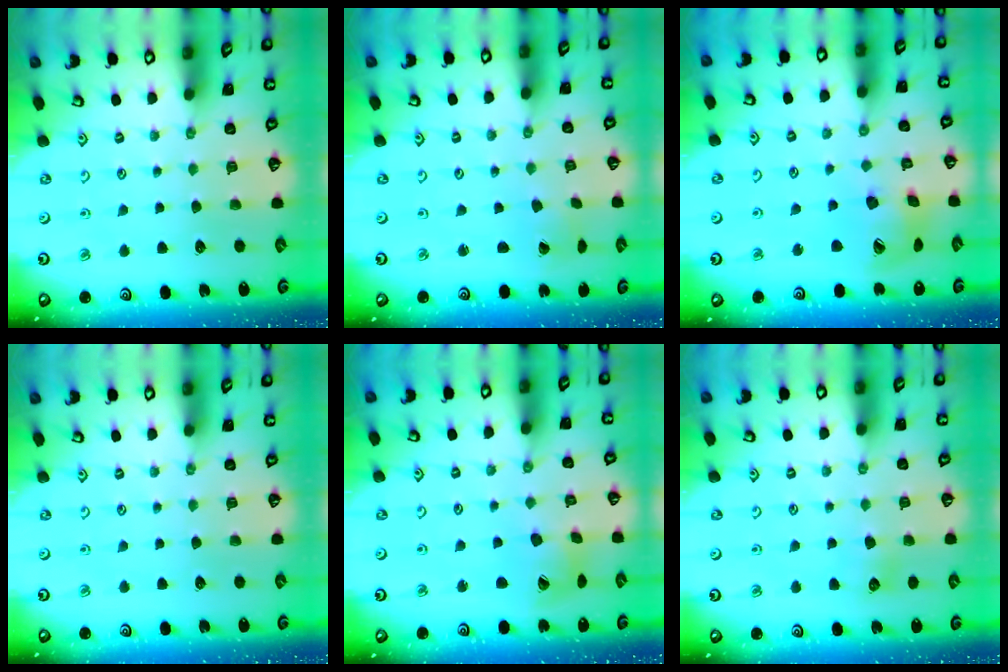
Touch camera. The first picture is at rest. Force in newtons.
{"total": 0.8, "press": 0.8, "slide": 0.0}
{"total": 16.2, "press": 16.0, "slide": 2.3}
{"total": 0.0}
{"total": 10.7, "press": 10.6, "slide": 1.2}
{"total": 5.7, "press": 5.6, "slide": 0.8}